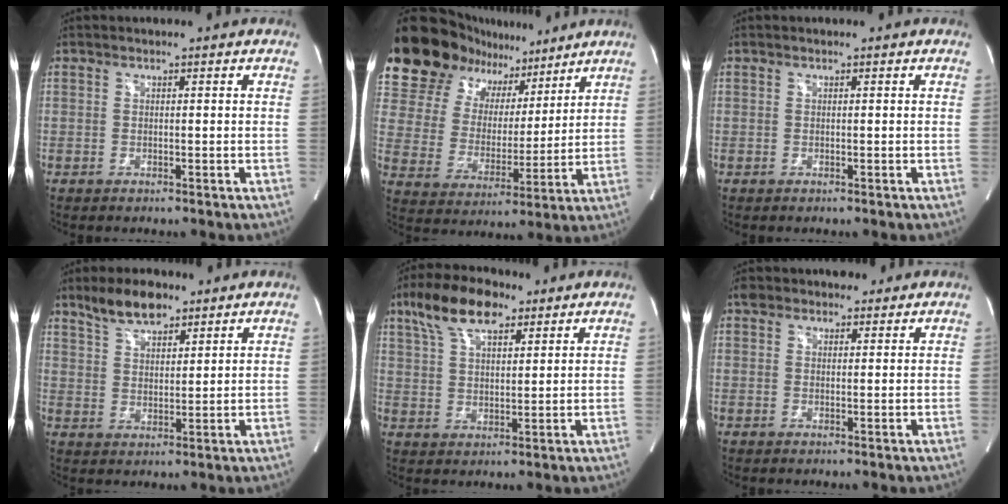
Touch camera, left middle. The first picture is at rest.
{"total": 19.9, "force": [15.6, 10.1, 7.2], "torque": [-0.143, 0.054, 0.262]}
{"total": 0.0}
{"total": 7.4, "force": [5.6, 2.7, 3.9], "torque": [-0.075, 0.008, 0.108]}
{"total": 10.5, "force": [6.7, 4.0, 7.0], "torque": [-0.139, 0.024, 0.125]}
{"total": 3.9, "force": [2.9, 2.3, 1.0], "torque": [-0.016, 0.020, 0.045]}